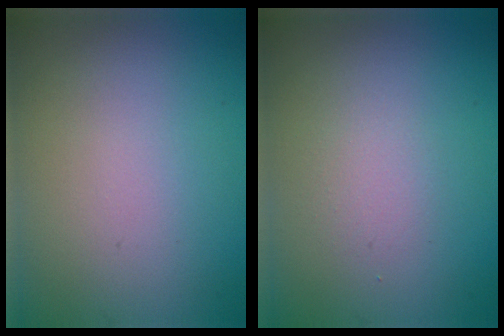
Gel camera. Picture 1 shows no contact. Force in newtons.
{"total": 1.2, "press": 1.2, "slide": 0.1}